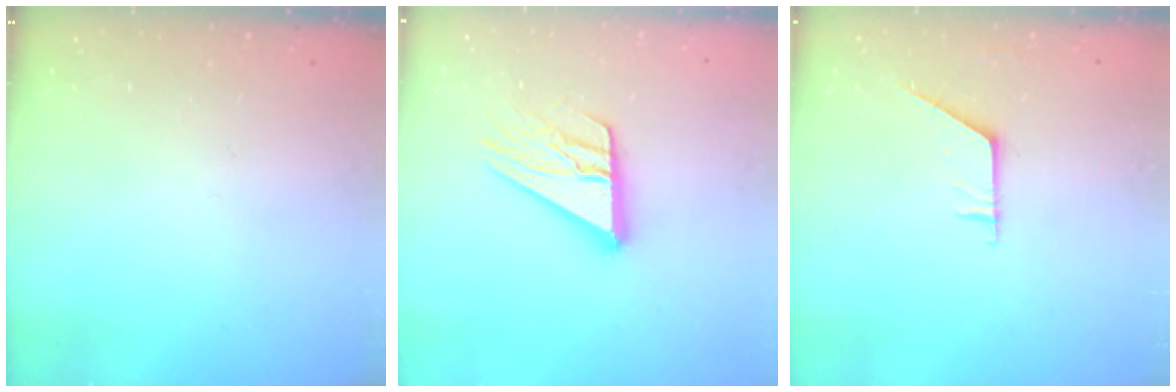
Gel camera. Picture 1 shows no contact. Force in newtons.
{"total": 15.4, "press": 15.3, "slide": 1.4}
{"total": 4.4, "press": 4.4, "slide": 0.5}